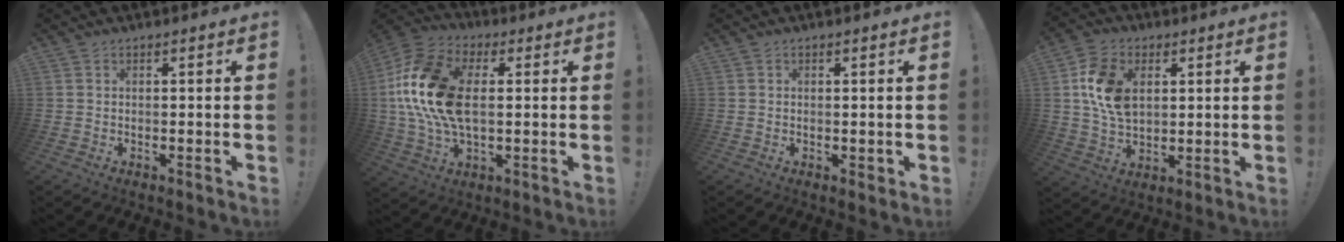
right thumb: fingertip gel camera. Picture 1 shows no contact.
{"total": 20.2, "force": [2.4, 12.4, 15.8], "torque": [-0.294, 0.006, 0.046]}
{"total": 1.4, "force": [0.2, 1.1, 0.8], "torque": [-0.007, 0.001, 0.004]}
{"total": 13.7, "force": [3.4, 9.7, 9.1], "torque": [-0.163, 0.006, 0.065]}